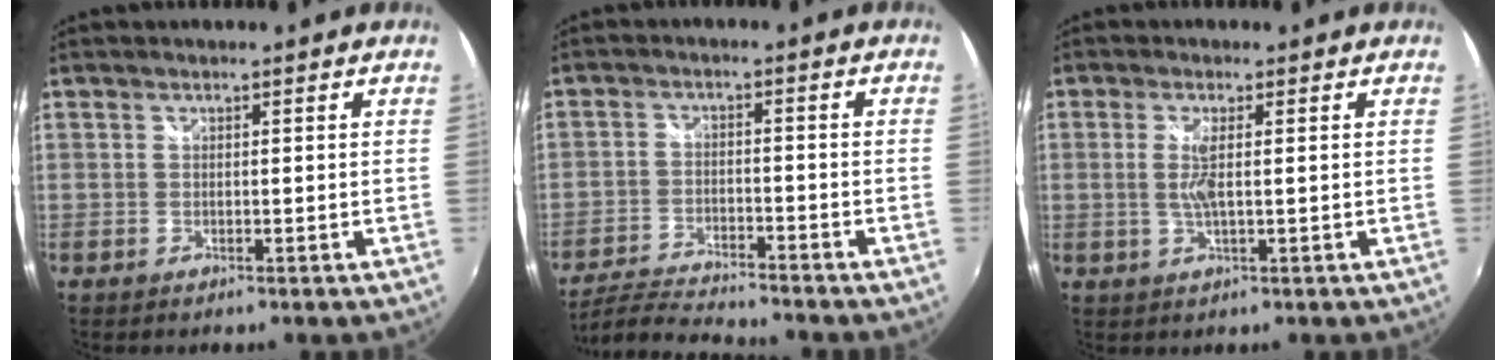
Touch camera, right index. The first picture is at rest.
{"total": 10.8, "force": [-10.1, 0.7, 3.9], "torque": [-0.102, -0.013, -0.179]}
{"total": 3.3, "force": [0.4, 0.1, 3.3], "torque": [-0.068, -0.001, 0.010]}